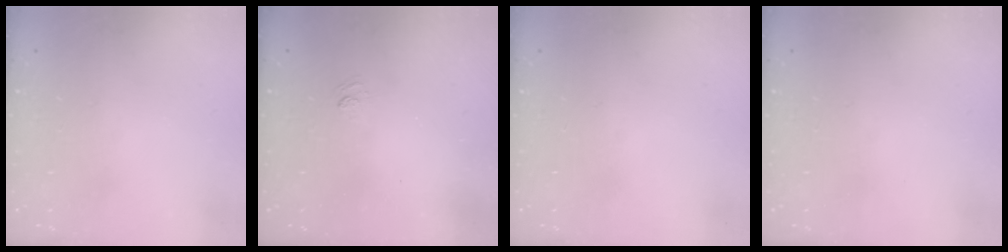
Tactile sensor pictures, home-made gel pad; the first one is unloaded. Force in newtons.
{"total": 2.6, "press": 2.3, "slide": 1.1}
{"total": 0.0}
{"total": 0.0}